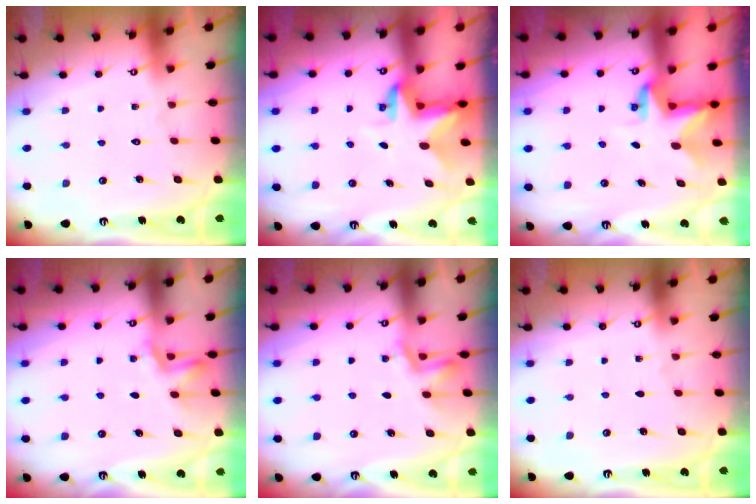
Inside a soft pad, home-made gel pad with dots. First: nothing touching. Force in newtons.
{"total": 3.1, "press": 3.0, "slide": 0.5}
{"total": 2.9, "press": 2.9, "slide": 0.2}
{"total": 2.3, "press": 2.0, "slide": 1.0}
{"total": 2.3, "press": 2.0, "slide": 1.0}
{"total": 0.0}